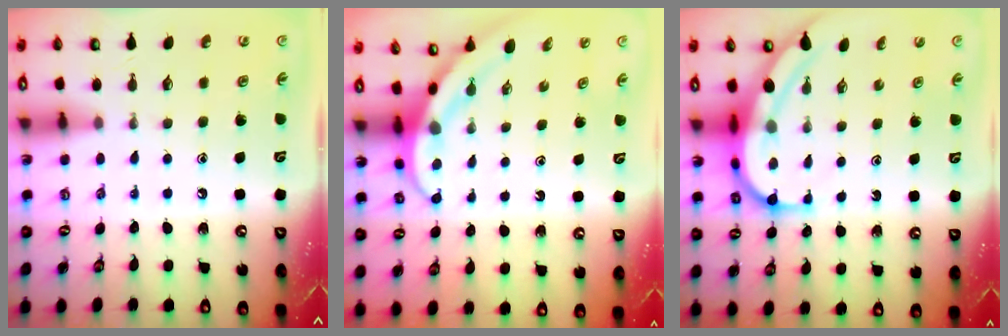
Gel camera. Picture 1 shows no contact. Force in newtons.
{"total": 4.0, "press": 3.9, "slide": 0.4}
{"total": 9.0, "press": 8.9, "slide": 0.8}